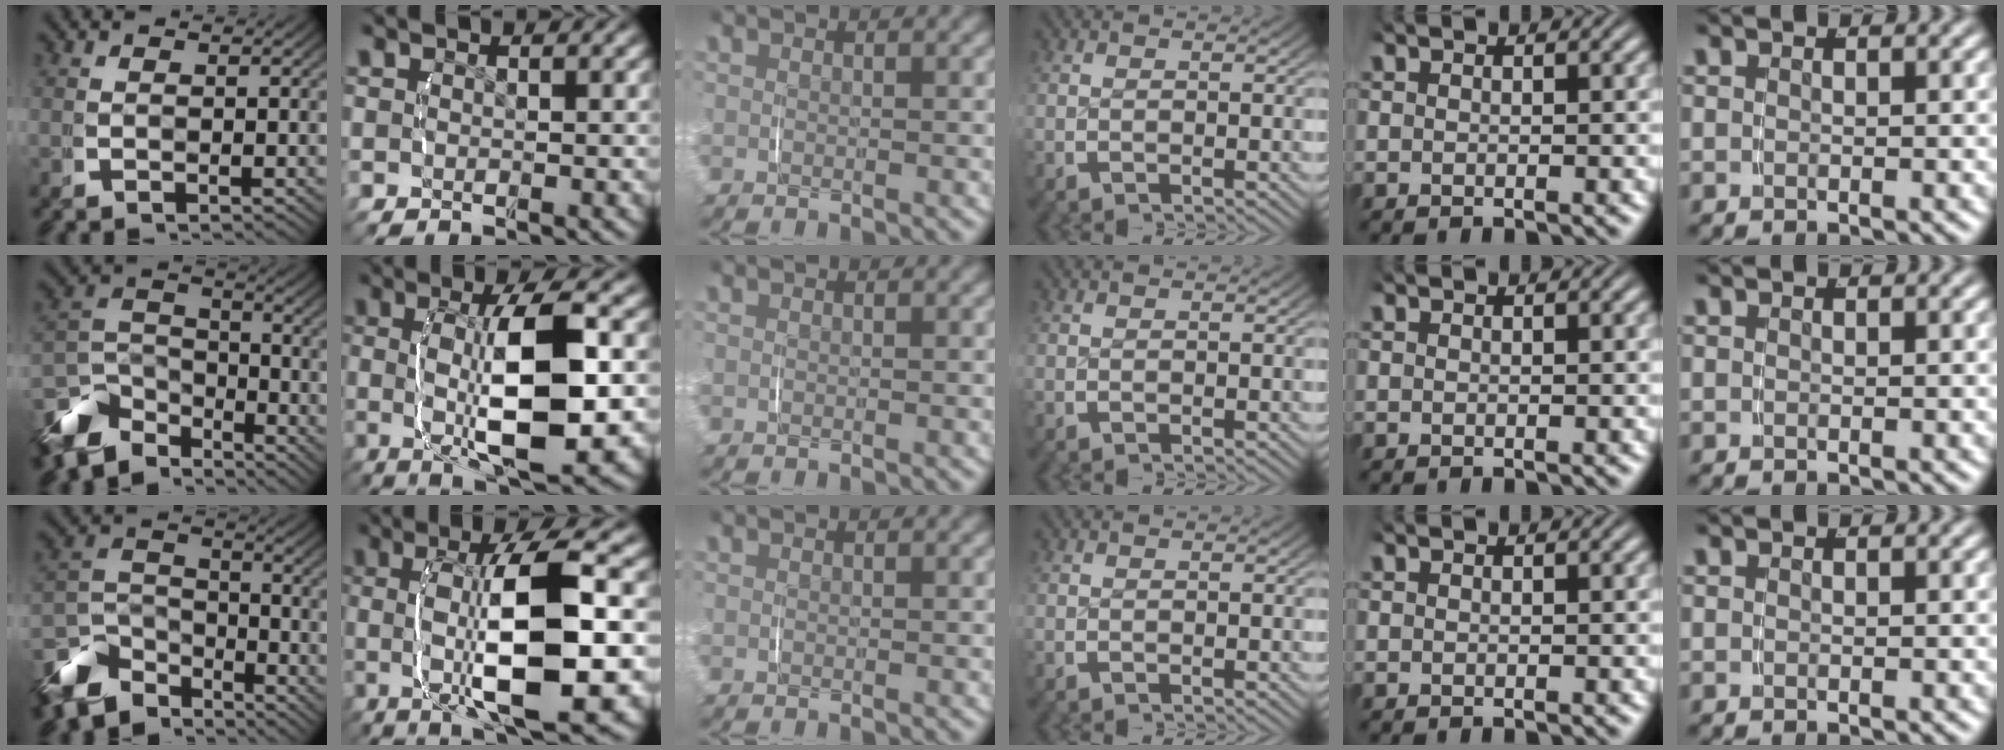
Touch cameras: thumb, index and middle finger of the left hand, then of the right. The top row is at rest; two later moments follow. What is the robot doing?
{"motion": "lift_and_place", "object": "jar lid"}